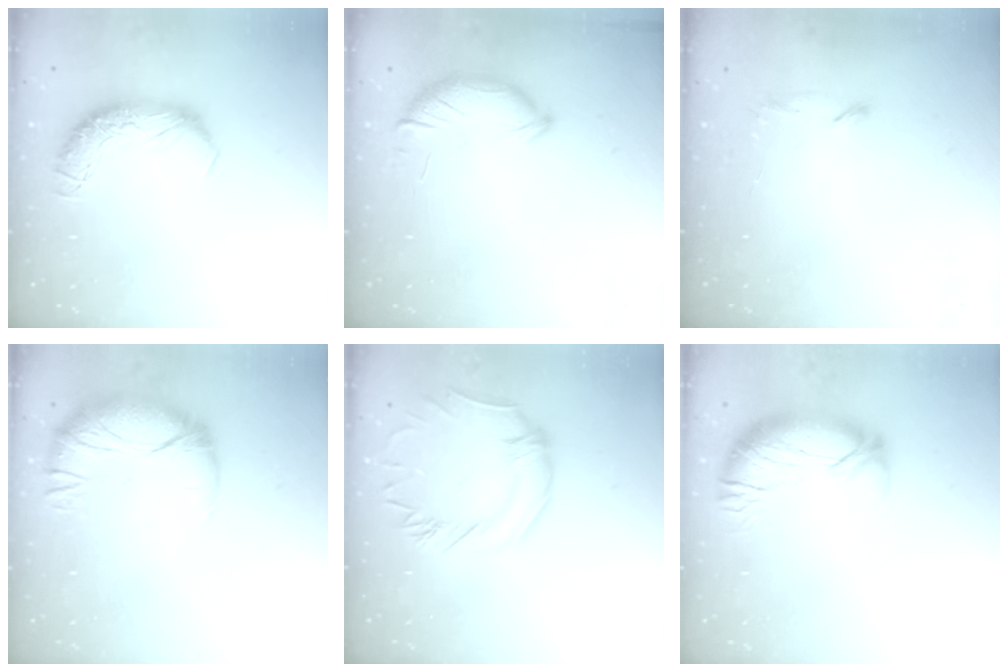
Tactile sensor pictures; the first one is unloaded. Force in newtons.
{"total": 5.8, "press": 5.8, "slide": 0.7}
{"total": 7.2, "press": 7.2, "slide": 0.7}
{"total": 3.5, "press": 2.4, "slide": 2.6}
{"total": 1.0, "press": 0.5, "slide": 0.8}
{"total": 3.5, "press": 2.5, "slide": 2.4}